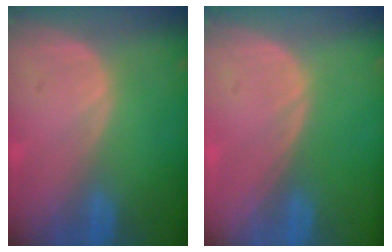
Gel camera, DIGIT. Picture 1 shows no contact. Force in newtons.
{"total": 0.0}